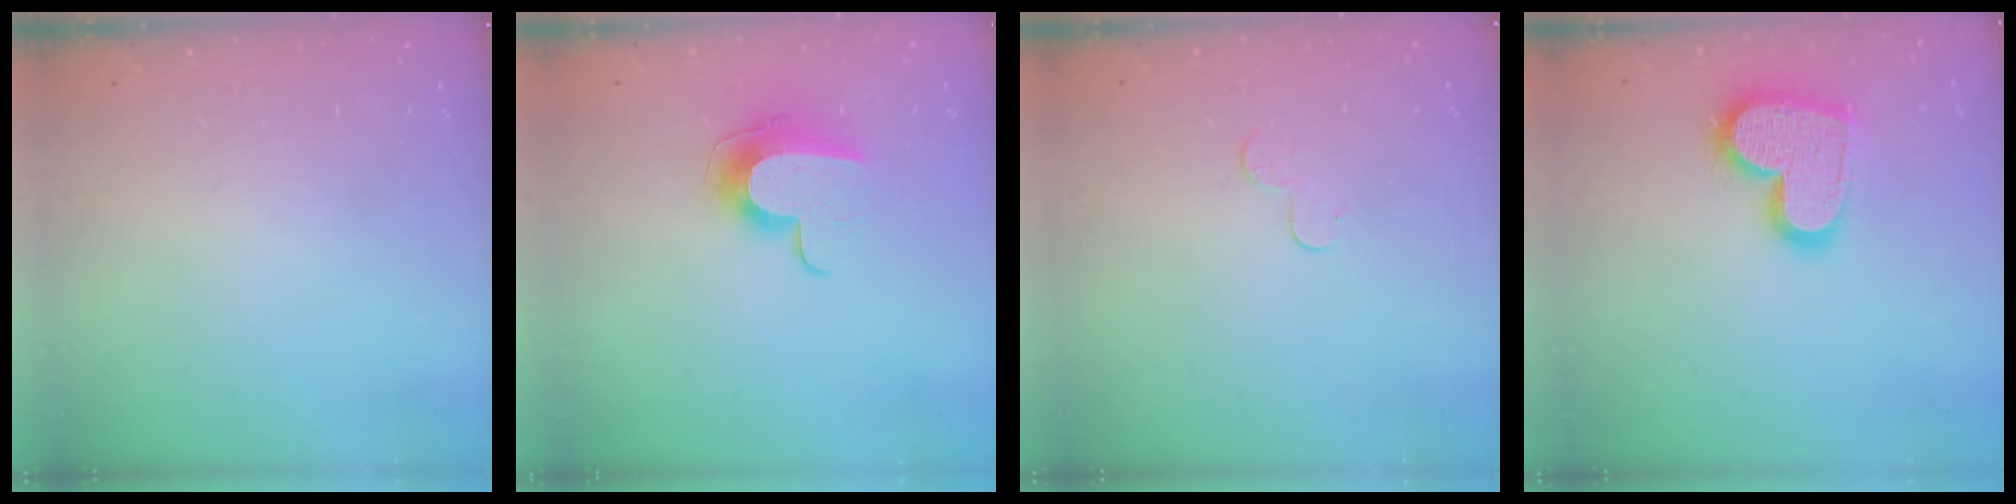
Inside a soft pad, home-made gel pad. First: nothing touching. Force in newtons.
{"total": 10.3, "press": 10.3, "slide": 0.3}
{"total": 3.9, "press": 3.9, "slide": 0.4}
{"total": 17.2, "press": 17.1, "slide": 1.2}